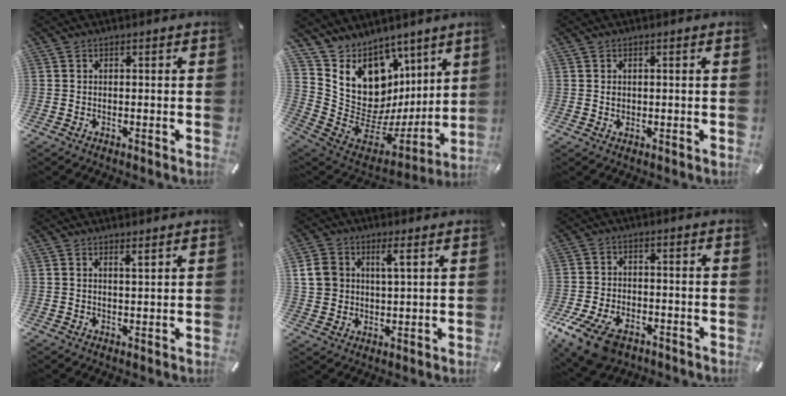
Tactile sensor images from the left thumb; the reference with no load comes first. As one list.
[{"total": 12.9, "force": [4.5, 11.3, 4.2], "torque": [-0.060, -0.088, 0.106]}, {"total": 1.3, "force": [0.1, 1.1, 0.6], "torque": [-0.013, 0.005, 0.000]}, {"total": 1.7, "force": [1.3, 0.2, 1.0], "torque": [-0.021, -0.001, 0.023]}, {"total": 6.8, "force": [2.6, 5.0, 3.8], "torque": [-0.081, 0.003, 0.046]}, {"total": 11.3, "force": [-6.7, 6.3, 6.5], "torque": [-0.138, 0.029, -0.123]}]